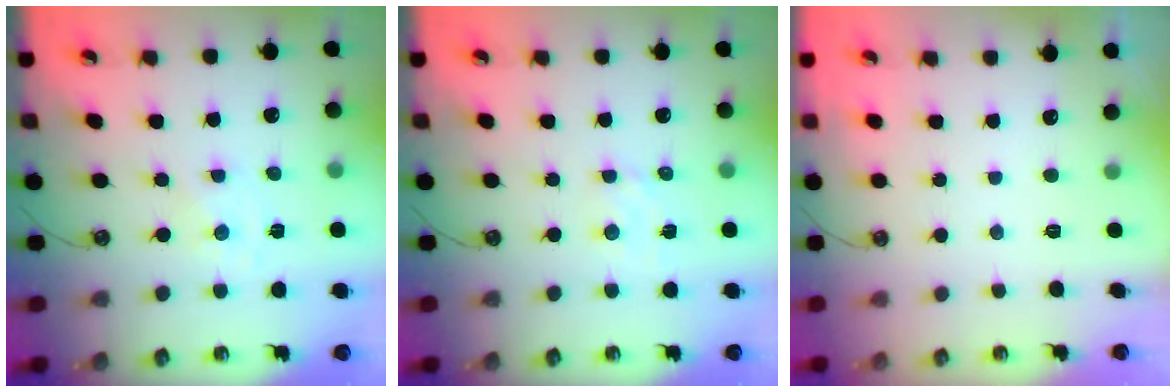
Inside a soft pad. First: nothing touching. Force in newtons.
{"total": 2.8, "press": 2.7, "slide": 0.4}
{"total": 0.0}